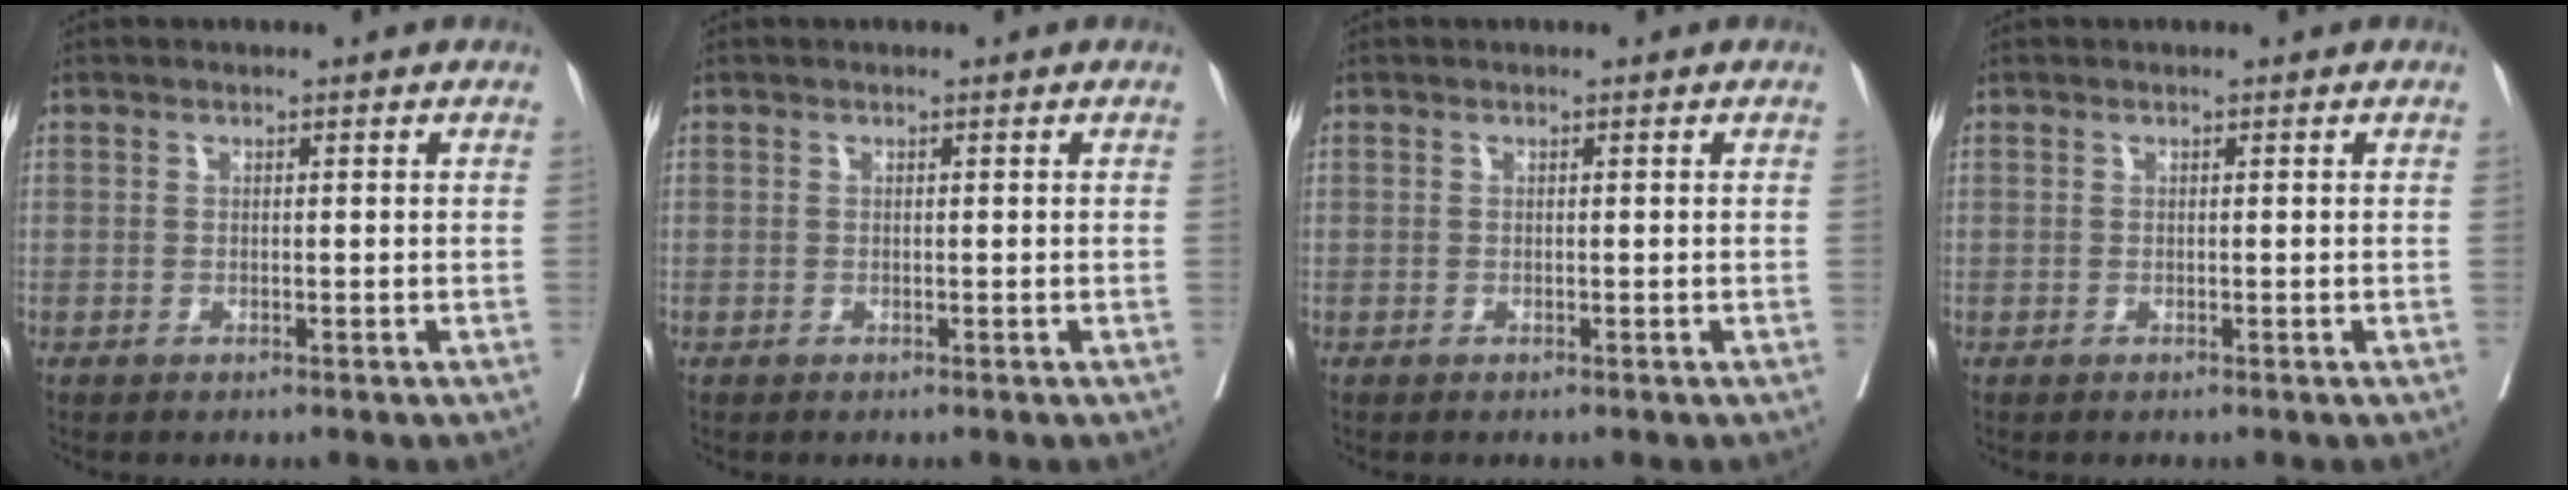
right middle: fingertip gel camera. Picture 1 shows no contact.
{"total": 0.0}
{"total": 0.0}
{"total": 0.0}